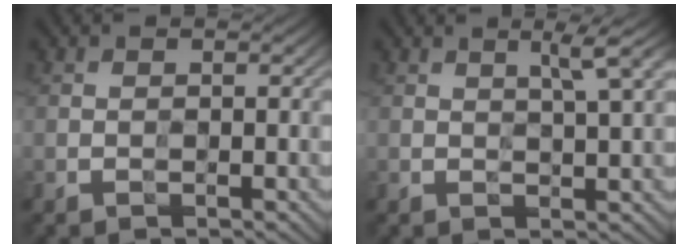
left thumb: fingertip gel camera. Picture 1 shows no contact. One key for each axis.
{"total": 2.5, "fx": 1.5, "fy": 0.1, "fz": 2.0, "tx": -0.033, "ty": 0.002, "tz": 0.029}